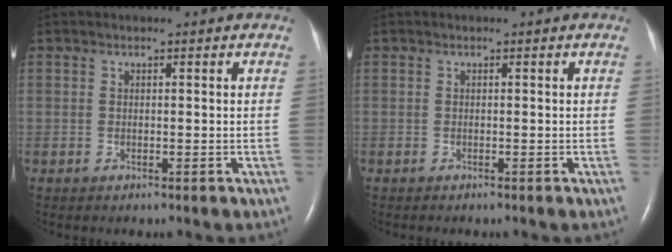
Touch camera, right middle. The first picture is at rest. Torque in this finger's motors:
{"motor_torque": [-0.03, -0.01, 0.00, 0.01]}